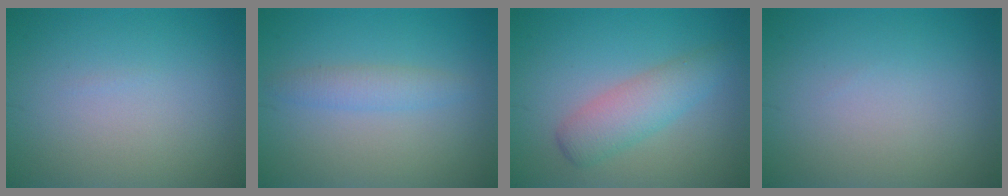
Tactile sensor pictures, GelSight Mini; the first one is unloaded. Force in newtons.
{"total": 1.9, "press": 1.9, "slide": 0.0}
{"total": 3.6, "press": 3.6, "slide": 0.1}
{"total": 0.0}